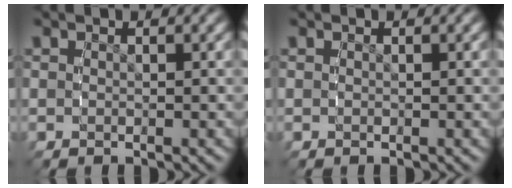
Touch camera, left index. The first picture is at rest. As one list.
[{"total": 0.0}]